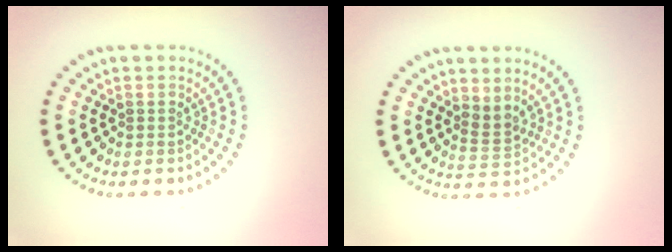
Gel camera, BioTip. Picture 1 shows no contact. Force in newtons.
{"total": 1.8, "press": 1.3, "slide": 1.2}